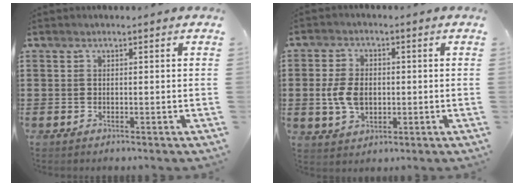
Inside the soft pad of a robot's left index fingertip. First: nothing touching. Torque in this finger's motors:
{"motor_torque": [0.48, 0.02, 0.27, 0.10]}